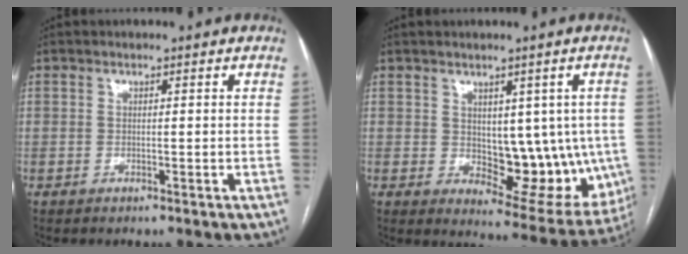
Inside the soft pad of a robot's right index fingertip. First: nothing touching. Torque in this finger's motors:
{"motor_torque": [0.71, 0.61, 0.03, 0.01]}